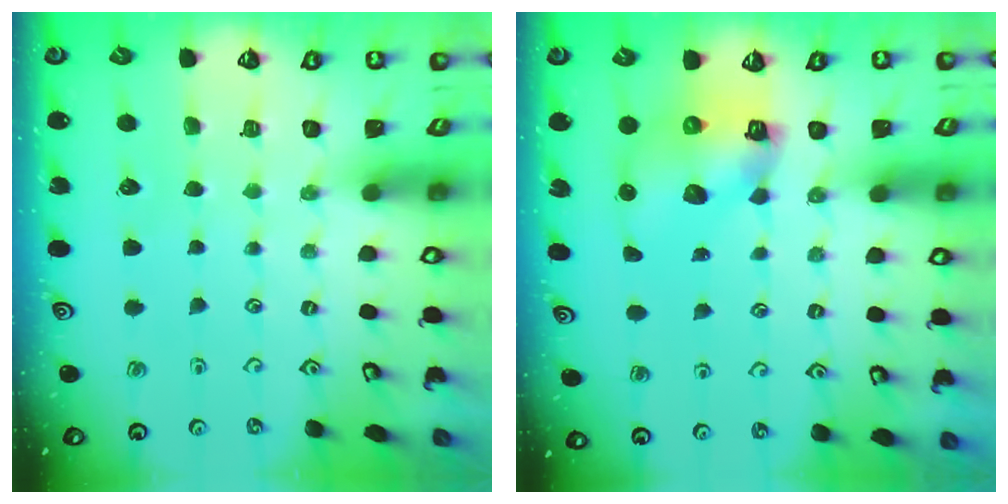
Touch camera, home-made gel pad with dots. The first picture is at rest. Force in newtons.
{"total": 8.8, "press": 8.7, "slide": 1.2}